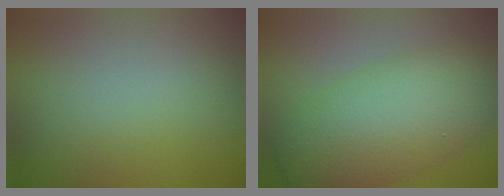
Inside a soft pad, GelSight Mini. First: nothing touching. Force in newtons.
{"total": 8.7, "press": 8.7, "slide": 0.2}